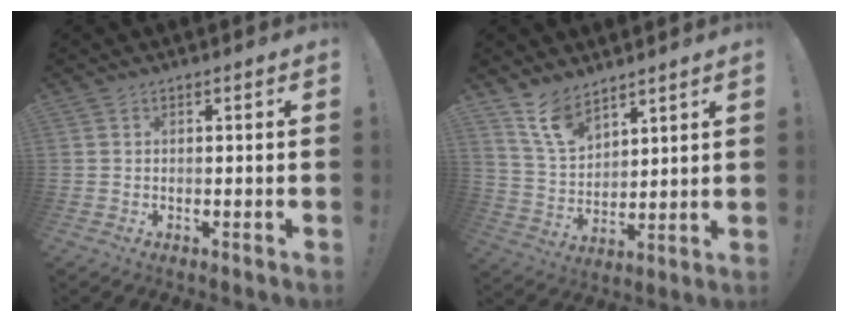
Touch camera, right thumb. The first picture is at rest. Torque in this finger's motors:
{"motor_torque": [-0.09, 0.08, -0.32, 0.60, 0.03]}